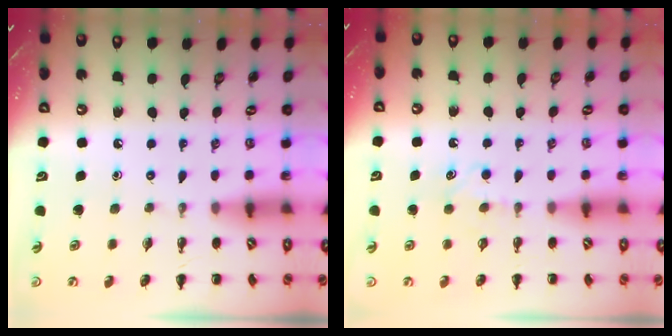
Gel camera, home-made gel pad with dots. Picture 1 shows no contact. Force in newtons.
{"total": 4.6, "press": 4.5, "slide": 1.2}